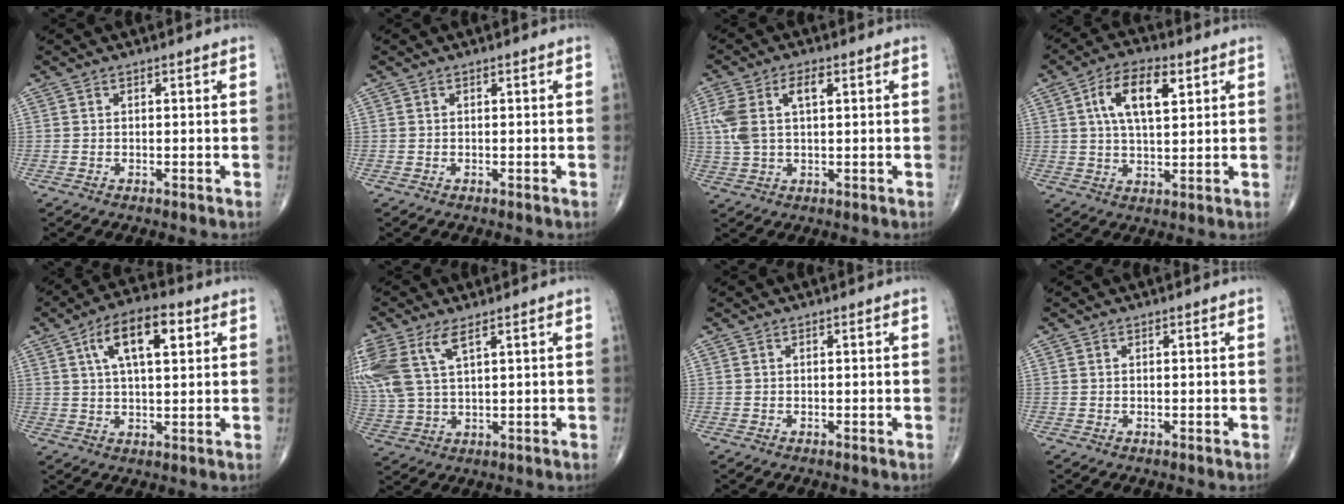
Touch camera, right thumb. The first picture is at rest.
{"total": 0.0}
{"total": 8.4, "force": [2.3, 4.1, 7.0], "torque": [-0.163, 0.017, 0.048]}
{"total": 10.6, "force": [3.7, 4.8, 8.6], "torque": [-0.147, -0.003, 0.065]}
{"total": 11.6, "force": [4.2, 4.9, 9.6], "torque": [-0.155, 0.004, 0.069]}
{"total": 12.9, "force": [5.9, 5.7, 10.0], "torque": [-0.256, -0.006, 0.124]}
{"total": 0.0}
{"total": 0.0}